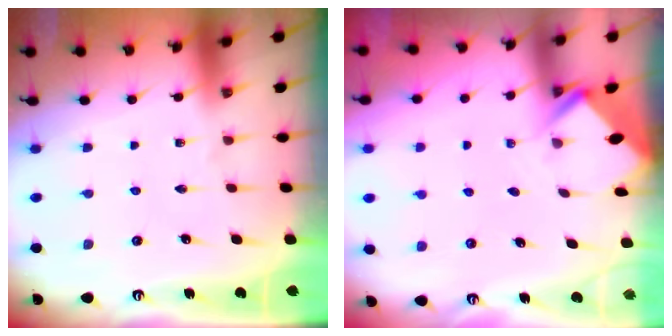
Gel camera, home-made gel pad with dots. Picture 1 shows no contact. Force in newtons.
{"total": 2.6, "press": 2.6, "slide": 0.2}